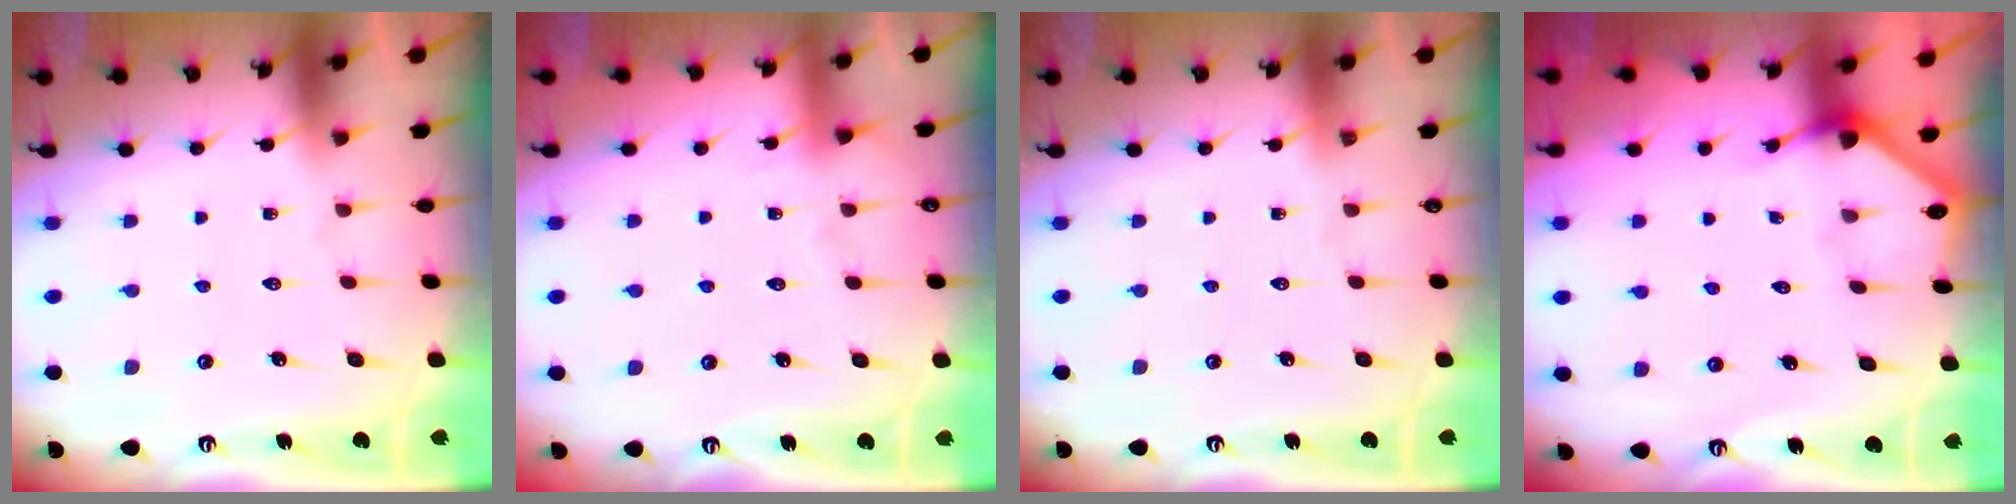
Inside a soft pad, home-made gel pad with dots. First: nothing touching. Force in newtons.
{"total": 2.9, "press": 2.9, "slide": 0.4}
{"total": 0.0}
{"total": 2.2, "press": 2.2, "slide": 0.1}